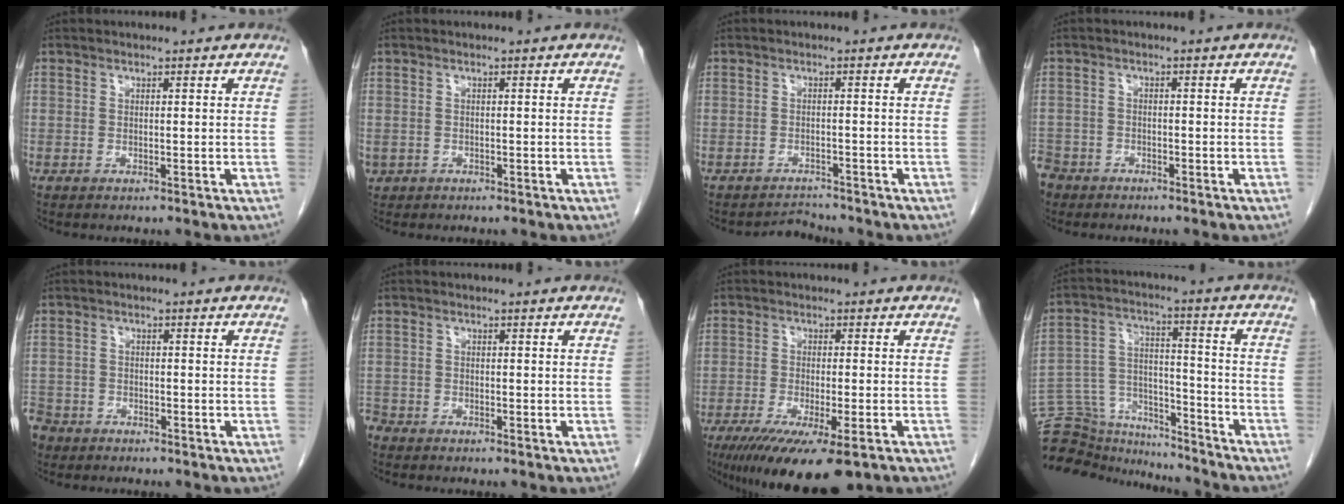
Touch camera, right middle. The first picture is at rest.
{"total": 1.3, "force": [-0.5, 1.1, 0.2], "torque": [-0.011, 0.003, -0.003]}
{"total": 2.2, "force": [-2.1, 0.1, -0.8], "torque": [0.010, -0.010, -0.030]}
{"total": 5.5, "force": [-4.2, 3.5, 0.5], "torque": [-0.023, -0.002, -0.083]}
{"total": 5.3, "force": [-4.1, 3.3, 0.5], "torque": [-0.021, -0.002, -0.081]}
{"total": 2.0, "force": [-1.9, 0.6, 0.0], "torque": [-0.003, -0.003, -0.037]}
{"total": 13.6, "force": [-9.0, 2.8, 9.7], "torque": [-0.152, -0.033, -0.142]}
{"total": 16.9, "force": [-15.6, 5.1, 4.0], "torque": [-0.085, 0.049, -0.250]}